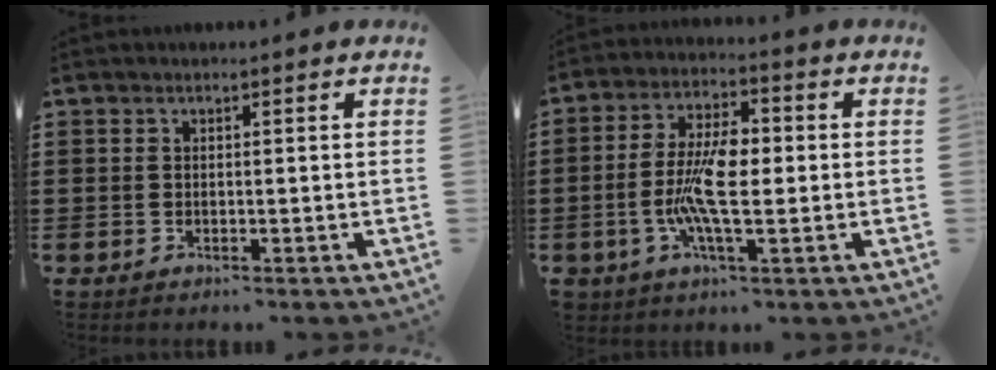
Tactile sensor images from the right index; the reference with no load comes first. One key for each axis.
{"total": 9.3, "fx": -1.3, "fy": 3.7, "fz": 8.4, "tx": -0.179, "ty": 0.000, "tz": -0.028}